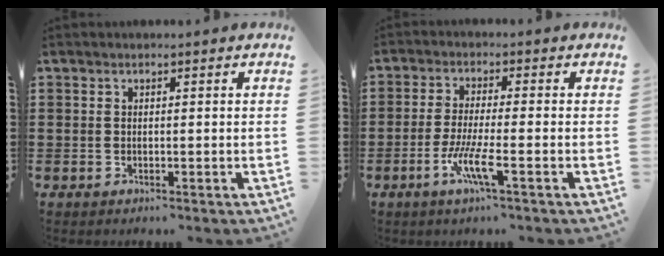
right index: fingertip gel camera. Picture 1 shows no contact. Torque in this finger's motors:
{"motor_torque": [1.10, -1.04, 0.53, 0.21]}